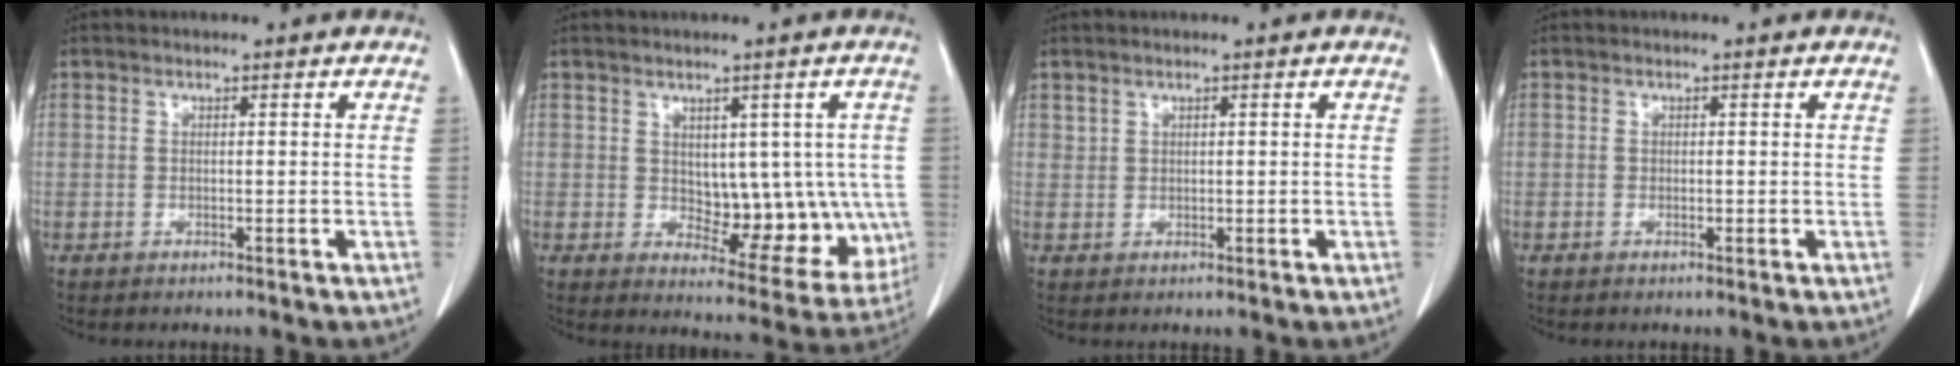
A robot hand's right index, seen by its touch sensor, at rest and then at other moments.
{"total": 10.3, "force": [0.3, 6.0, 8.4], "torque": [-0.089, 0.008, 0.027]}
{"total": 0.8, "force": [0.6, 0.5, 0.0], "torque": [0.007, 0.003, 0.013]}
{"total": 0.5, "force": [0.0, 0.4, 0.3], "torque": [-0.006, 0.001, 0.003]}